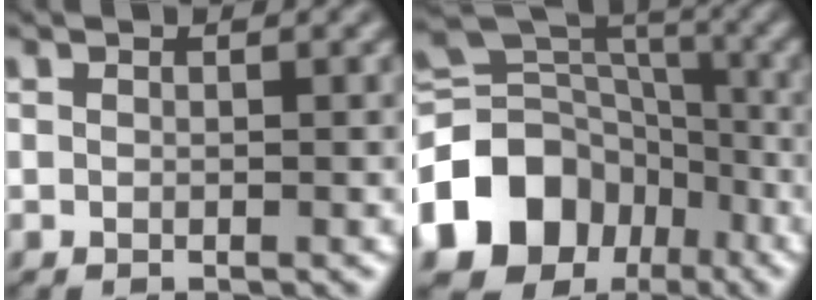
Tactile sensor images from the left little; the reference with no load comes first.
{"total": 12.8, "force": [-5.7, 10.0, 5.7], "torque": [-0.134, 0.007, -0.108]}